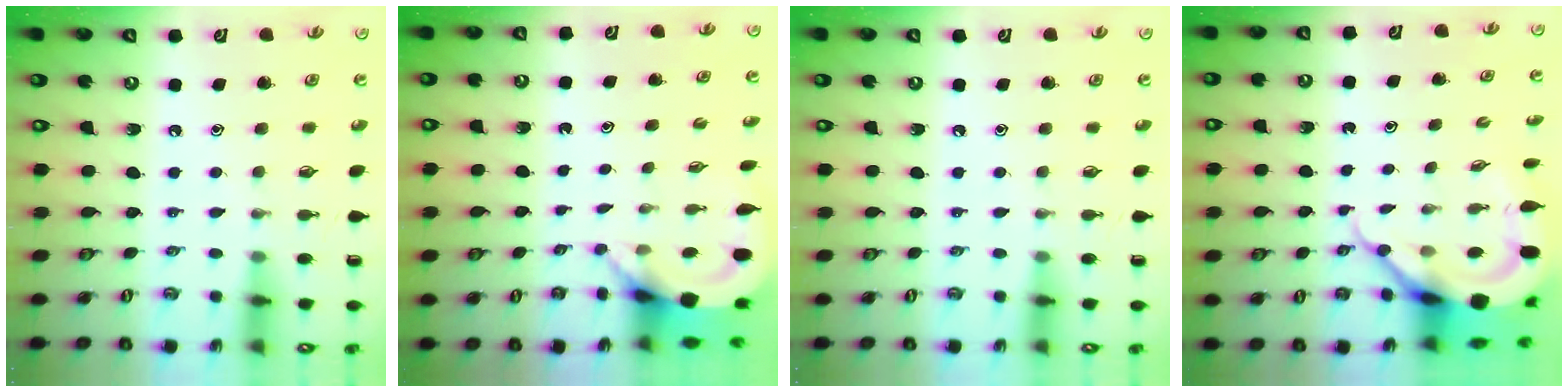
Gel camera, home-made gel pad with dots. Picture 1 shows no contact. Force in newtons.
{"total": 3.5, "press": 3.5, "slide": 0.2}
{"total": 0.0}
{"total": 9.3, "press": 9.2, "slide": 1.2}